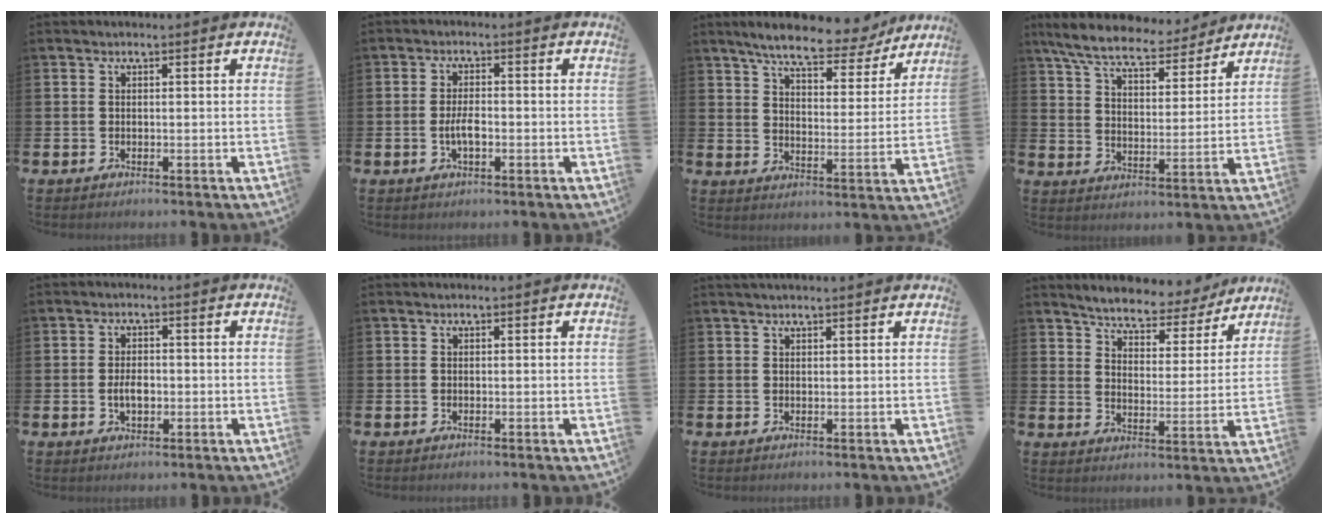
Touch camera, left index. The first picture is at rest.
{"total": 3.0, "force": [-0.7, 1.3, 2.7], "torque": [-0.044, 0.001, -0.014]}
{"total": 8.5, "force": [7.7, 1.8, 3.3], "torque": [-0.077, -0.041, 0.132]}
{"total": 8.3, "force": [7.7, 1.5, 2.8], "torque": [-0.088, -0.043, 0.136]}
{"total": 3.0, "force": [-0.3, 1.8, 2.3], "torque": [-0.031, -0.001, -0.009]}
{"total": 0.0}
{"total": 1.2, "force": [1.1, 0.0, 0.3], "torque": [0.007, -0.005, 0.018]}
{"total": 5.7, "force": [5.5, 1.3, 0.9], "torque": [-0.038, -0.044, 0.090]}